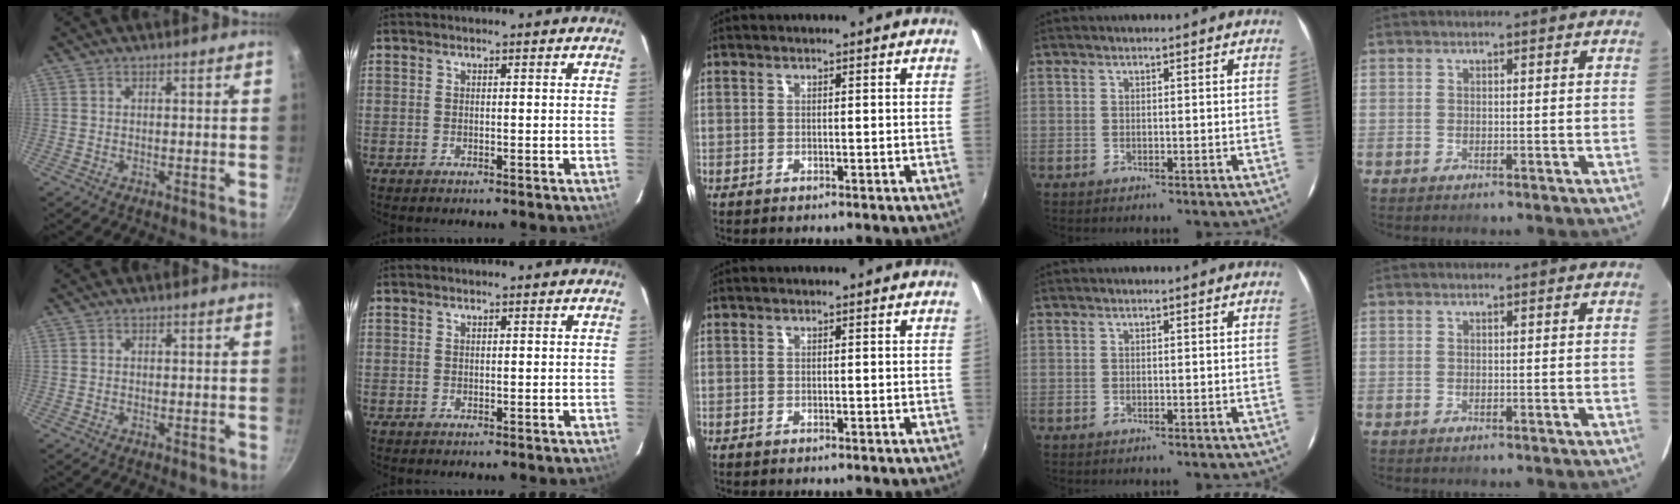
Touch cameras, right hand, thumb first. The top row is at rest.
{"thumb": {"total": 0.7, "force": [-0.4, 0.4, 0.4], "torque": [-0.005, 0.003, -0.005]}}